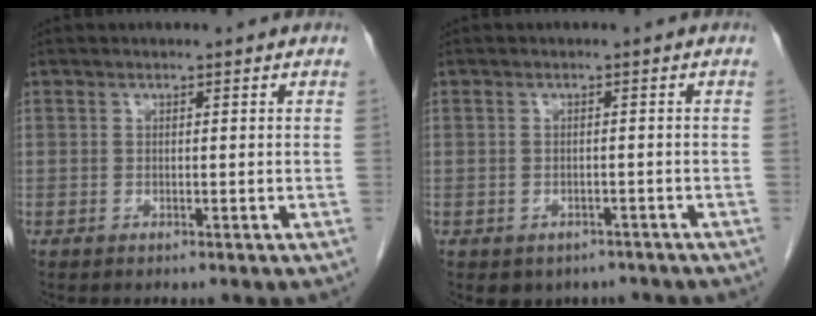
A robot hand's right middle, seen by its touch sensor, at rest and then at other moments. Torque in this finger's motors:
{"motor_torque": [0.05, -0.04, 0.02, 0.01]}